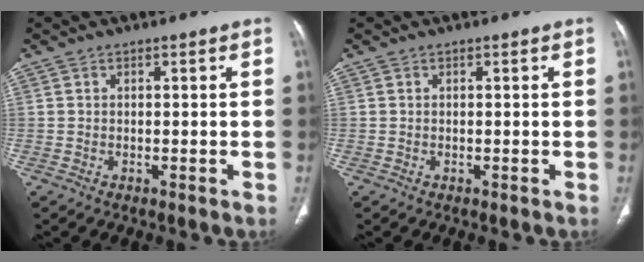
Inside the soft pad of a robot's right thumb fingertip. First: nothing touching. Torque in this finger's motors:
{"motor_torque": [-0.01, 0.01, 0.00, 0.00, 0.02]}